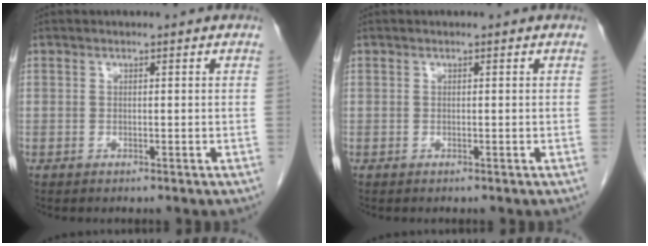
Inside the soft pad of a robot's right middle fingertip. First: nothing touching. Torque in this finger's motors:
{"motor_torque": [0.03, 0.06, 0.01, 0.00]}